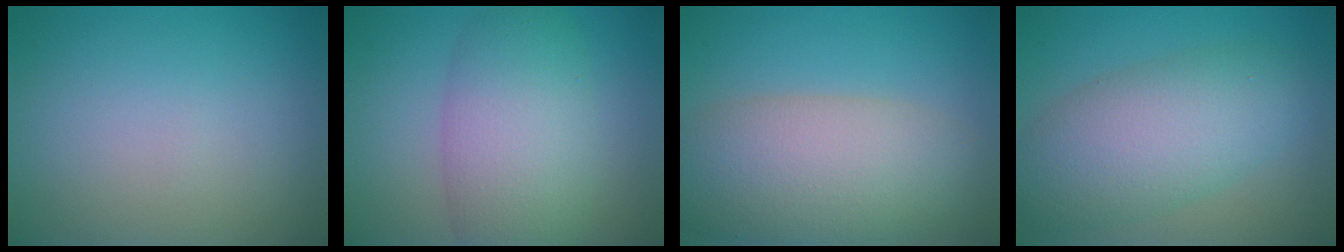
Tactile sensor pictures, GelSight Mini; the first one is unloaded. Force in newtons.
{"total": 7.2, "press": 7.2, "slide": 0.1}
{"total": 8.7, "press": 8.7, "slide": 0.7}
{"total": 7.4, "press": 7.4, "slide": 0.3}